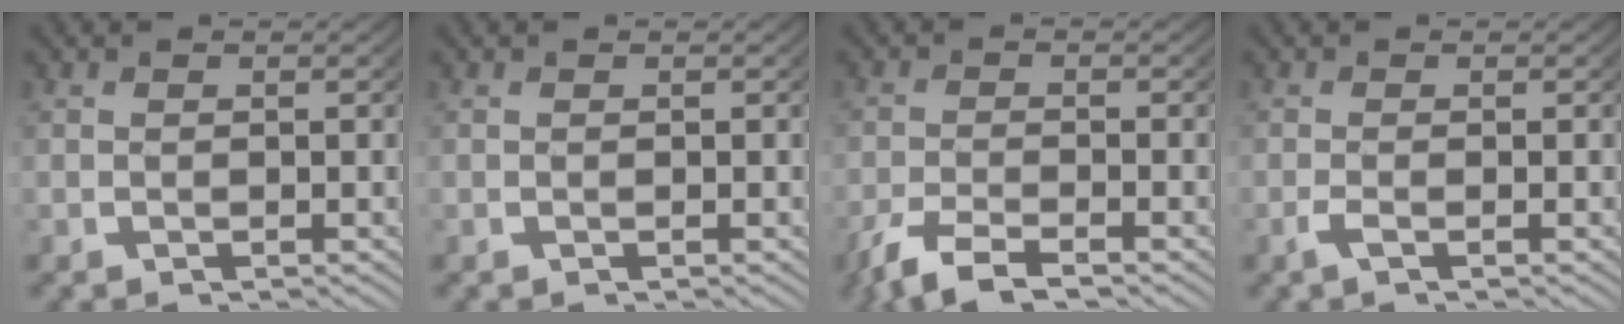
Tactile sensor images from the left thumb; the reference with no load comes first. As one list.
[{"total": 0.0}, {"total": 4.4, "force": [-3.3, 1.8, 2.3], "torque": [-0.057, -0.012, -0.055]}, {"total": 1.1, "force": [-0.7, 0.2, 0.9], "torque": [-0.023, -0.002, -0.015]}]